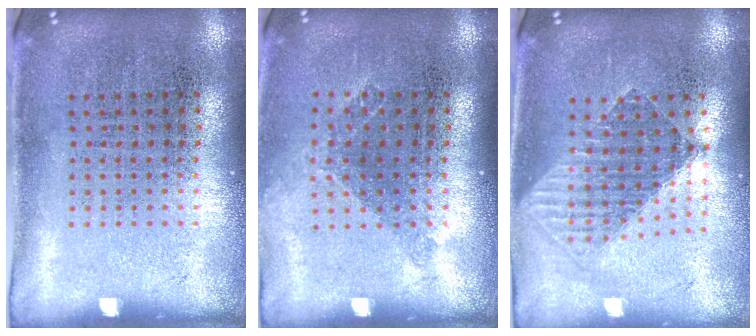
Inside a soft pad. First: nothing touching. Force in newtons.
{"total": 1.0, "press": 0.9, "slide": 0.5}
{"total": 1.6, "press": 1.4, "slide": 0.7}